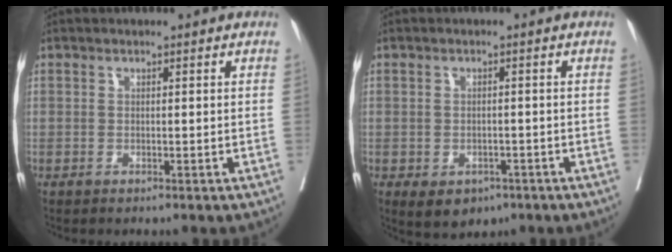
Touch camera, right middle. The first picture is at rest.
{"total": 5.7, "force": [-3.3, 3.8, 2.5], "torque": [-0.029, -0.001, -0.040]}